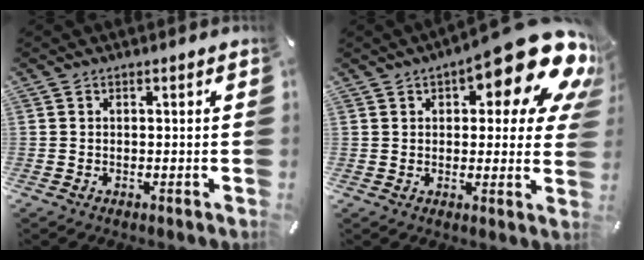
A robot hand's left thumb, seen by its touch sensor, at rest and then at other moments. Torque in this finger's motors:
{"motor_torque": [1.80, 1.52, 1.82, -0.95, 0.10]}